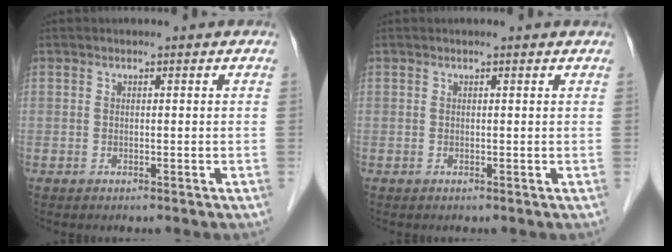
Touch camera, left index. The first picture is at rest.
{"total": 0.6, "force": [0.6, 0.0, 0.1], "torque": [-0.008, -0.001, 0.004]}